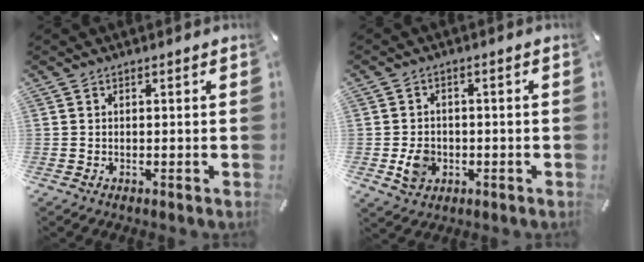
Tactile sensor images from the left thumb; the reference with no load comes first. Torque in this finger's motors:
{"motor_torque": [0.87, 1.16, 0.58, 0.13, 0.01]}